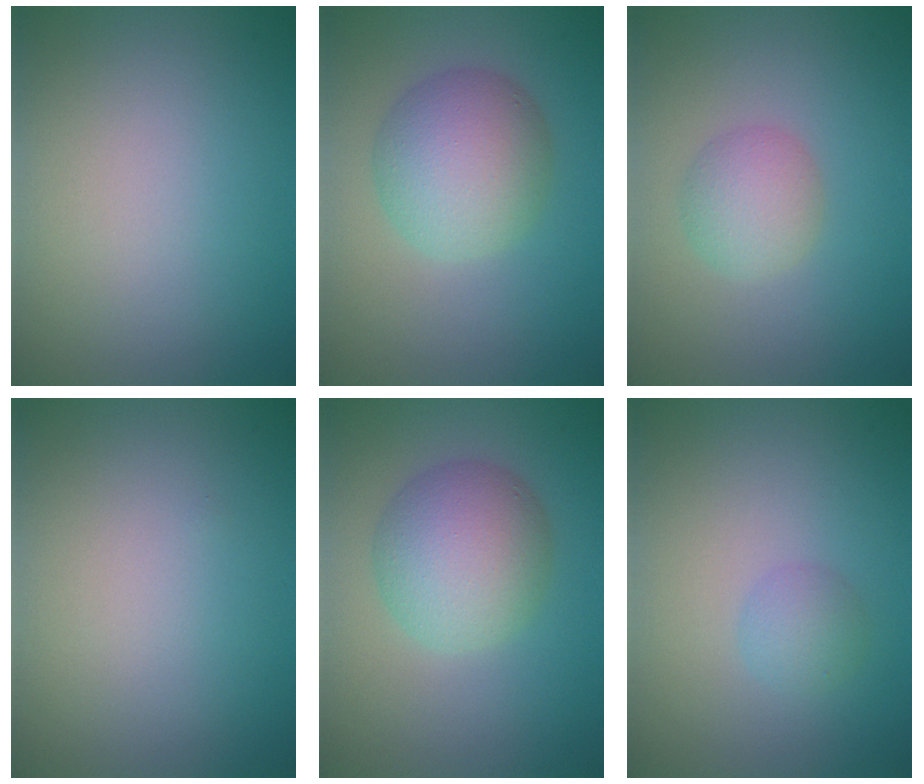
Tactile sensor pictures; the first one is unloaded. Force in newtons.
{"total": 6.3, "press": 6.3, "slide": 0.1}
{"total": 2.9, "press": 2.9, "slide": 0.1}
{"total": 0.0}
{"total": 6.3, "press": 6.3, "slide": 0.1}
{"total": 1.7, "press": 1.7, "slide": 0.1}